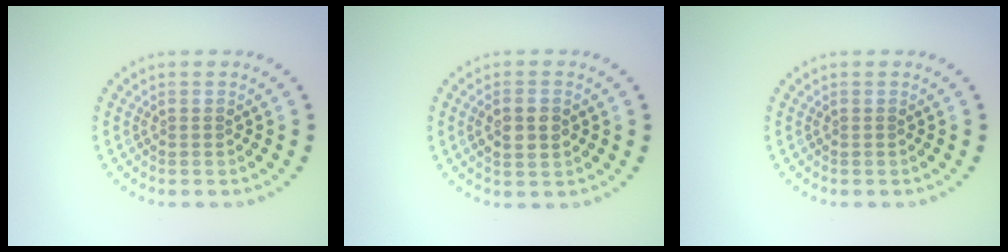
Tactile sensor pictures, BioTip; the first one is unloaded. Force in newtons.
{"total": 2.4, "press": 2.4, "slide": 0.2}
{"total": 0.0}